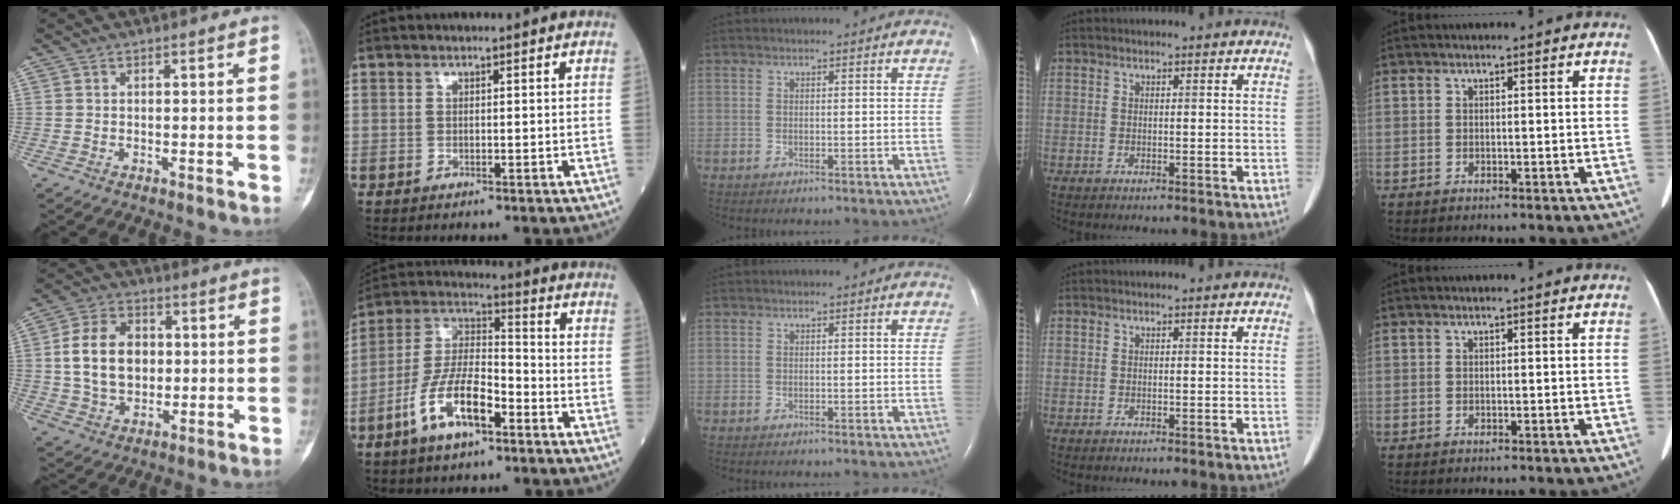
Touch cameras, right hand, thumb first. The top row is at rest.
{"thumb": {"total": 12.4, "force": [0.8, 9.0, 8.4], "torque": [-0.130, 0.009, 0.016]}, "index": {"total": 11.8, "force": [-5.9, 4.0, 9.3], "torque": [-0.197, 0.006, -0.113]}}